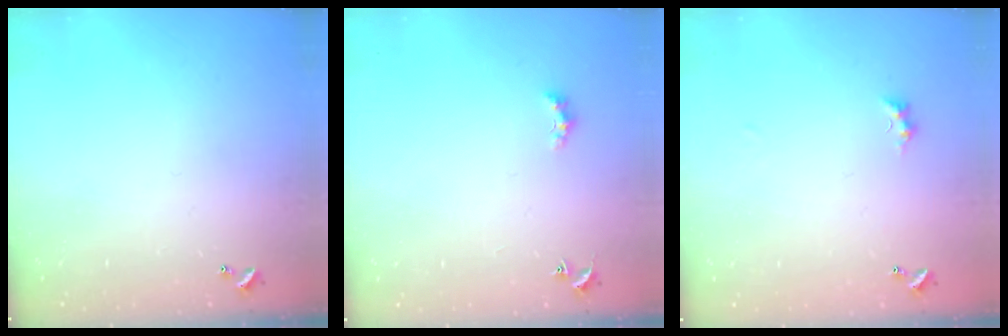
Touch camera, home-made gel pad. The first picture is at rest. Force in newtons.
{"total": 1.5, "press": 1.4, "slide": 0.5}
{"total": 0.9, "press": 0.7, "slide": 0.5}